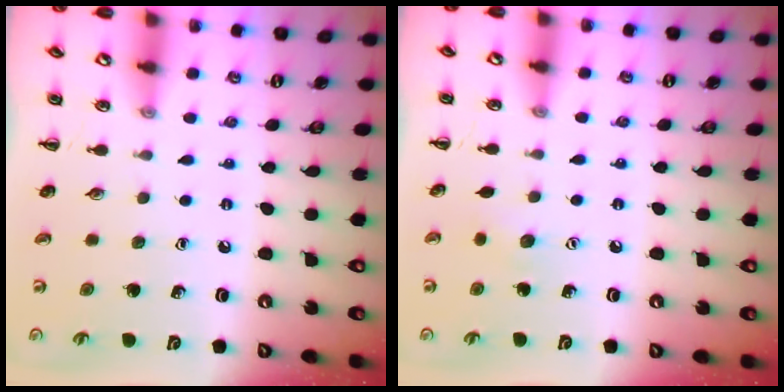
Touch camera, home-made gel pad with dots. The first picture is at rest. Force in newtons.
{"total": 3.8, "press": 3.6, "slide": 0.9}